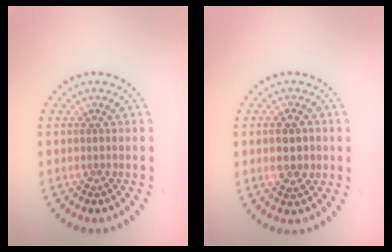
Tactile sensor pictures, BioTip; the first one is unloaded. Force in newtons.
{"total": 2.8, "press": 2.8, "slide": 0.2}